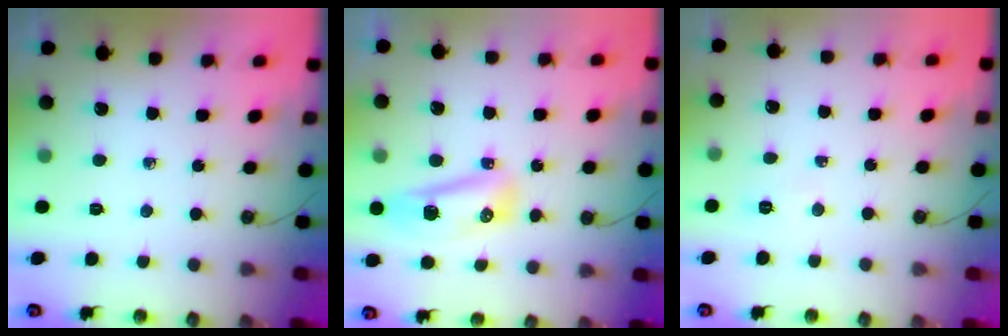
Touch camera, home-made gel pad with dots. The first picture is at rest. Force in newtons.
{"total": 14.9, "press": 10.5, "slide": 10.6}
{"total": 4.0, "press": 3.9, "slide": 1.1}